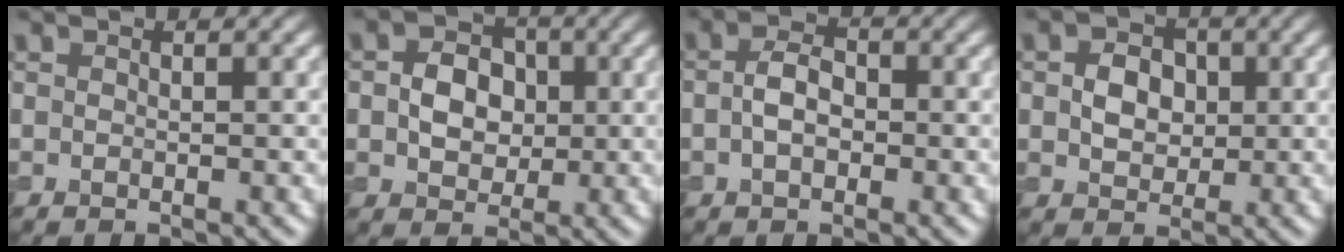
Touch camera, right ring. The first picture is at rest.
{"total": 4.1, "force": [0.2, 3.2, 2.5], "torque": [-0.049, 0.001, -0.002]}
{"total": 2.9, "force": [-0.2, 1.8, 2.2], "torque": [-0.046, 0.002, -0.009]}
{"total": 3.4, "force": [0.3, 2.7, 2.0], "torque": [-0.039, 0.001, 0.001]}